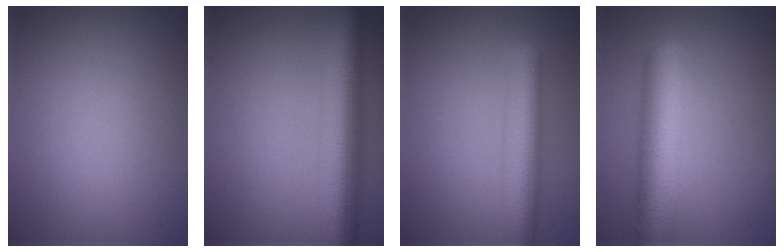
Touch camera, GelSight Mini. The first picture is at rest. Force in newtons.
{"total": 9.2, "press": 9.2, "slide": 0.1}
{"total": 6.1, "press": 6.1, "slide": 0.1}
{"total": 7.8, "press": 7.8, "slide": 0.3}